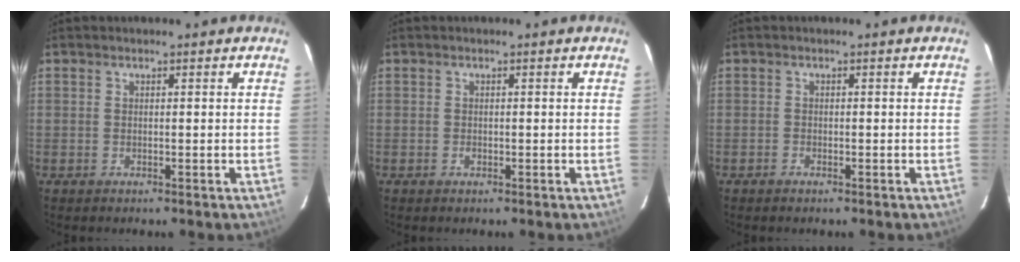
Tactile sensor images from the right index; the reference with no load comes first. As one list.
[{"total": 0.7, "force": [-0.3, 0.5, 0.3], "torque": [-0.004, -0.001, -0.005]}, {"total": 0.8, "force": [-0.7, 0.4, 0.2], "torque": [-0.006, 0.001, -0.013]}]